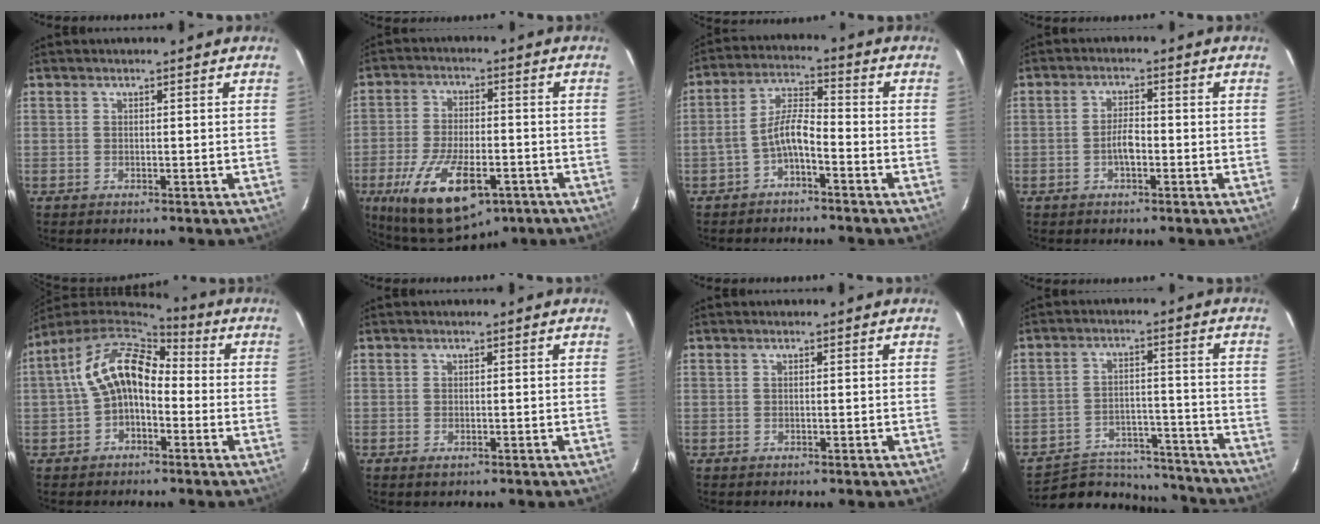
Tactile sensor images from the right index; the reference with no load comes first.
{"total": 17.6, "force": [-8.9, 7.5, 13.2], "torque": [-0.255, -0.030, -0.135]}
{"total": 5.9, "force": [-3.2, 1.6, 4.7], "torque": [-0.103, 0.019, -0.059]}
{"total": 3.2, "force": [-1.2, 1.3, 2.7], "torque": [-0.051, 0.007, -0.019]}
{"total": 11.5, "force": [-0.7, 7.6, 8.6], "torque": [-0.165, 0.031, -0.015]}
{"total": 1.1, "force": [-0.6, 0.6, 0.7], "torque": [-0.012, -0.003, -0.010]}
{"total": 0.0}
{"total": 18.9, "force": [-17.0, 6.9, 4.6], "torque": [-0.104, 0.034, -0.222]}